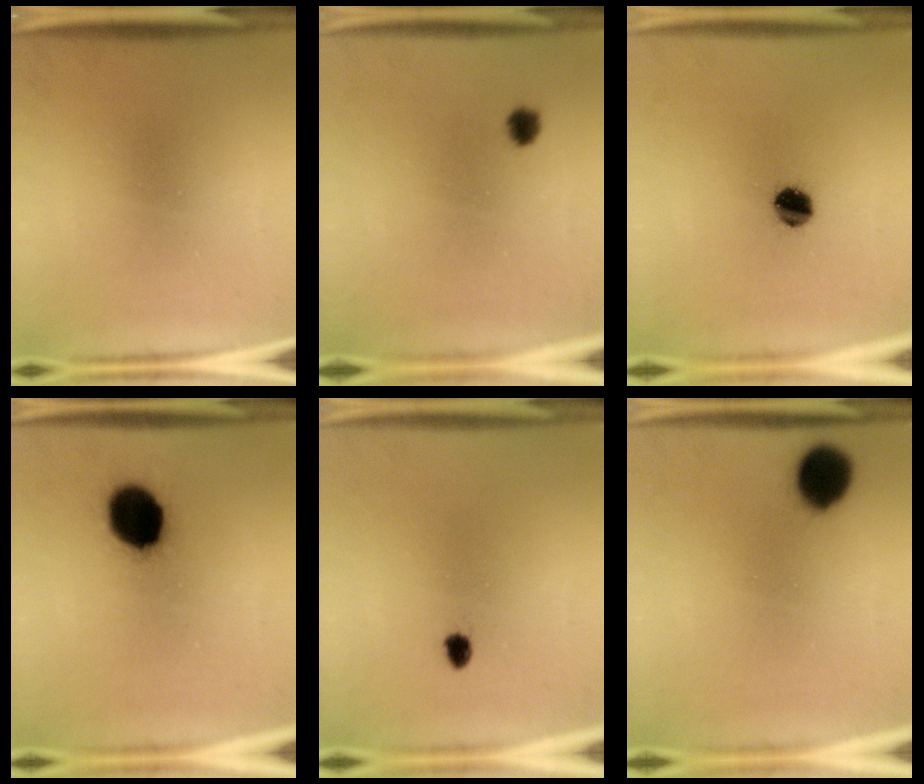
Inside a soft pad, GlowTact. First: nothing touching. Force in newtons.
{"total": 2.1}
{"total": 5.9}
{"total": 11.9}
{"total": 1.4}
{"total": 9.6}